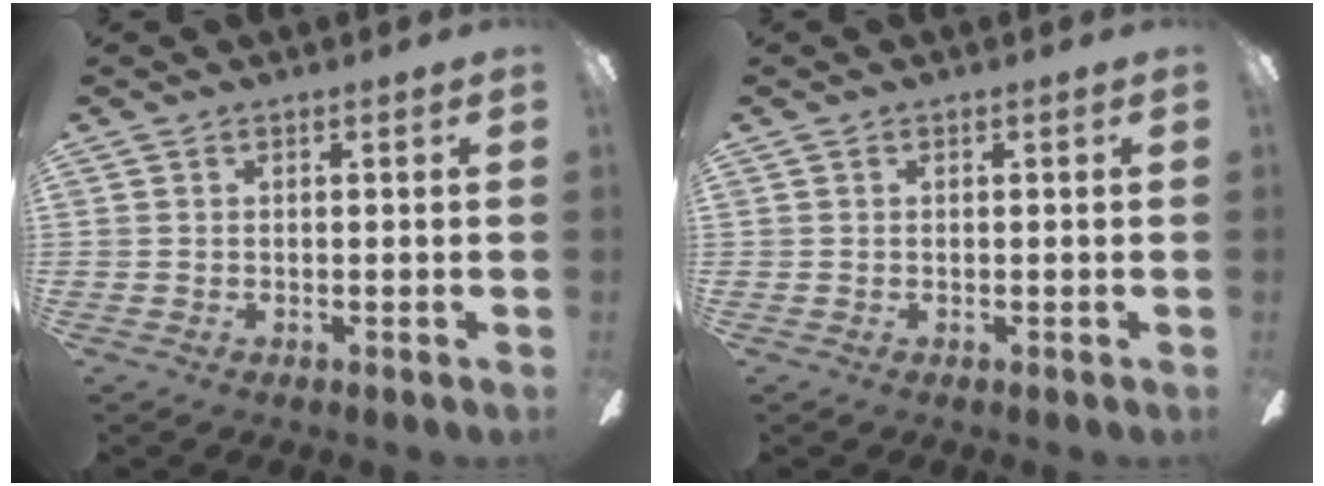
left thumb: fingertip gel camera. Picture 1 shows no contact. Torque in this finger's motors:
{"motor_torque": [0.01, 0.00, -0.10, -0.08, 0.00]}